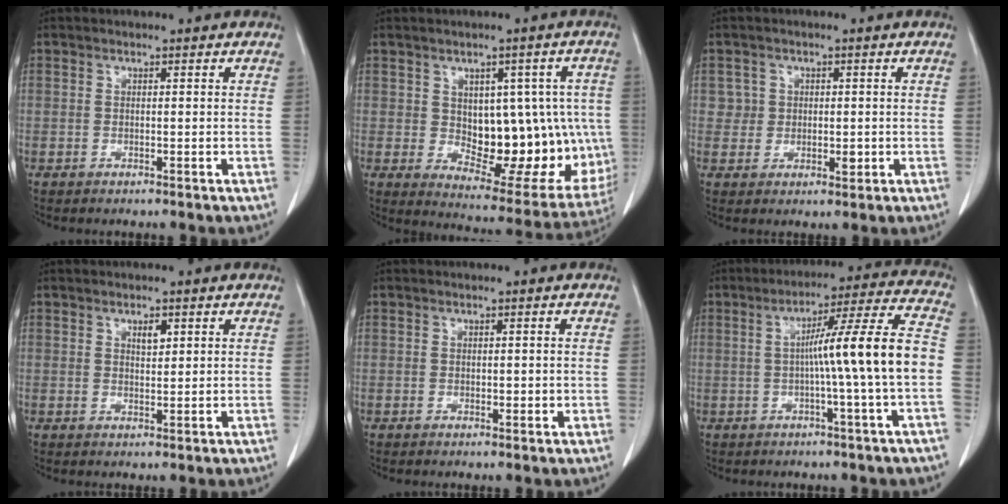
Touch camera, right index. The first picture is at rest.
{"total": 17.8, "force": [-0.6, 8.9, 15.4], "torque": [-0.171, 0.013, 0.024]}
{"total": 3.1, "force": [0.4, 3.0, 0.7], "torque": [0.001, 0.002, 0.007]}
{"total": 1.9, "force": [1.0, 0.8, 1.4], "torque": [-0.023, -0.003, 0.017]}
{"total": 1.2, "force": [0.0, 0.7, 1.0], "torque": [-0.010, -0.001, 0.002]}
{"total": 12.7, "force": [-1.4, -1.6, 12.5], "torque": [-0.186, 0.018, -0.023]}